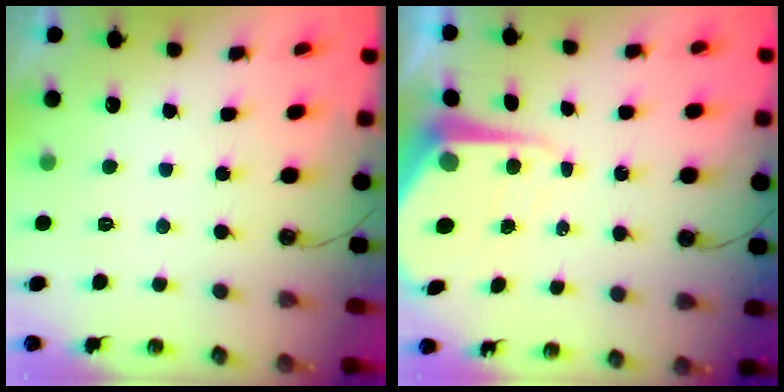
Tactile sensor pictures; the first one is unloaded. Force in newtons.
{"total": 7.7, "press": 7.6, "slide": 0.6}